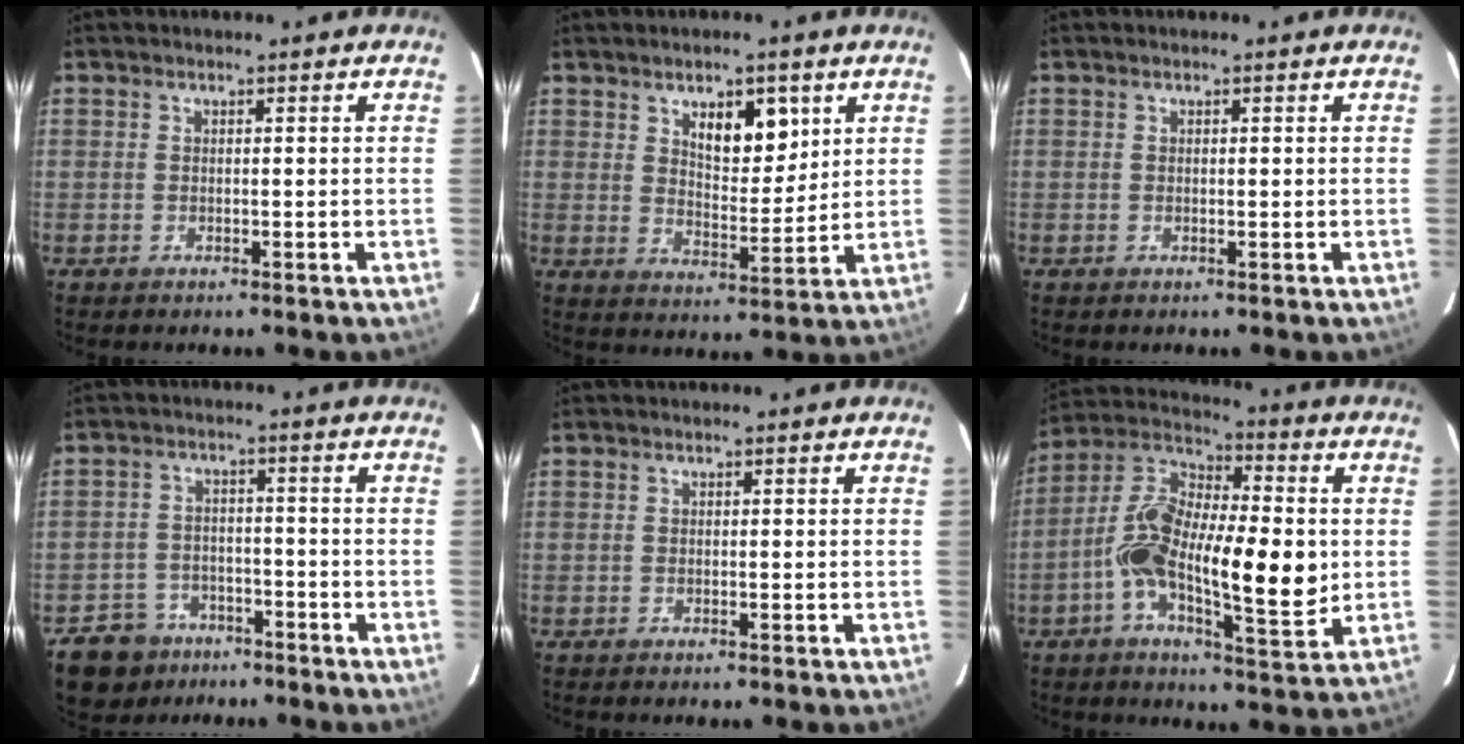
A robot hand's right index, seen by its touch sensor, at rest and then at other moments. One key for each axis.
{"total": 7.7, "fx": 3.8, "fy": 3.3, "fz": 5.8, "tx": -0.091, "ty": -0.002, "tz": 0.065}
{"total": 0.0}
{"total": 7.1, "fx": -5.0, "fy": 5.1, "fz": 0.7, "tx": -0.018, "ty": 0.007, "tz": -0.079}
{"total": 0.0}
{"total": 18.1, "fx": -1.8, "fy": 5.8, "fz": 17.1, "tx": -0.315, "ty": 0.016, "tz": -0.038}